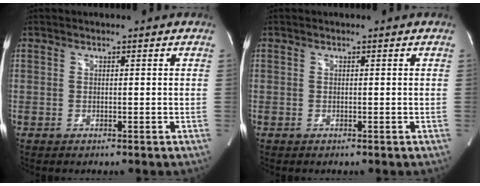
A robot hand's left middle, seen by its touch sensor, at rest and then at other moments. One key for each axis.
{"total": 0.0}